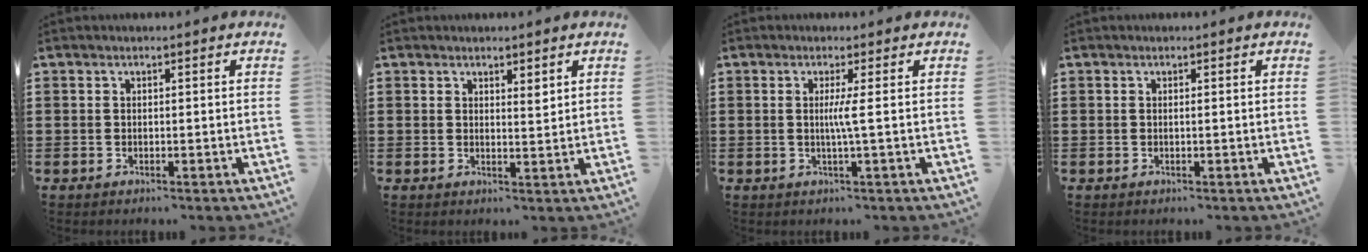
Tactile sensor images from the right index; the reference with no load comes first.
{"total": 1.9, "force": [1.6, 0.6, 0.8], "torque": [-0.010, 0.000, 0.028]}
{"total": 2.7, "force": [0.0, -0.8, 2.6], "torque": [-0.049, -0.009, -0.005]}
{"total": 0.0}